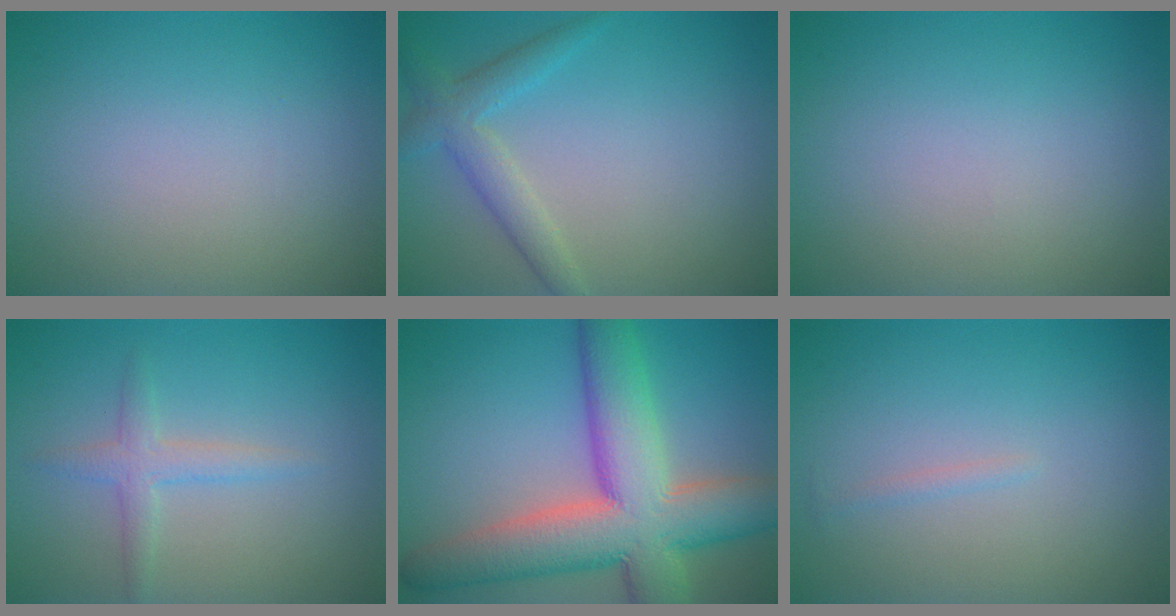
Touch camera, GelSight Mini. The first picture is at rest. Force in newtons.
{"total": 3.0, "press": 3.0, "slide": 0.3}
{"total": 0.0}
{"total": 2.1, "press": 2.1, "slide": 0.1}
{"total": 11.6, "press": 11.6, "slide": 1.0}
{"total": 0.6, "press": 0.6, "slide": 0.0}